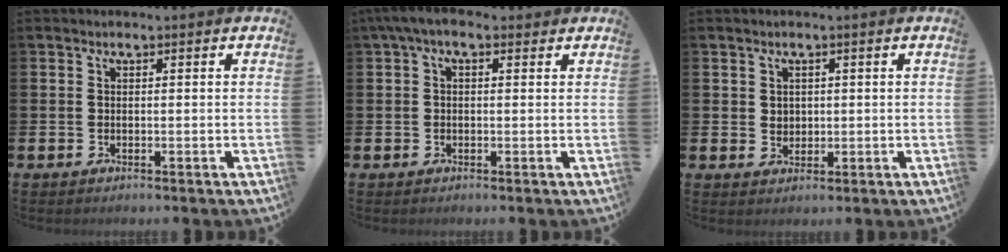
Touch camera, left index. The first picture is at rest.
{"total": 3.1, "force": [1.6, 1.6, 2.1], "torque": [-0.046, 0.008, 0.027]}
{"total": 1.8, "force": [1.0, 1.4, 0.4], "torque": [0.007, 0.001, 0.014]}